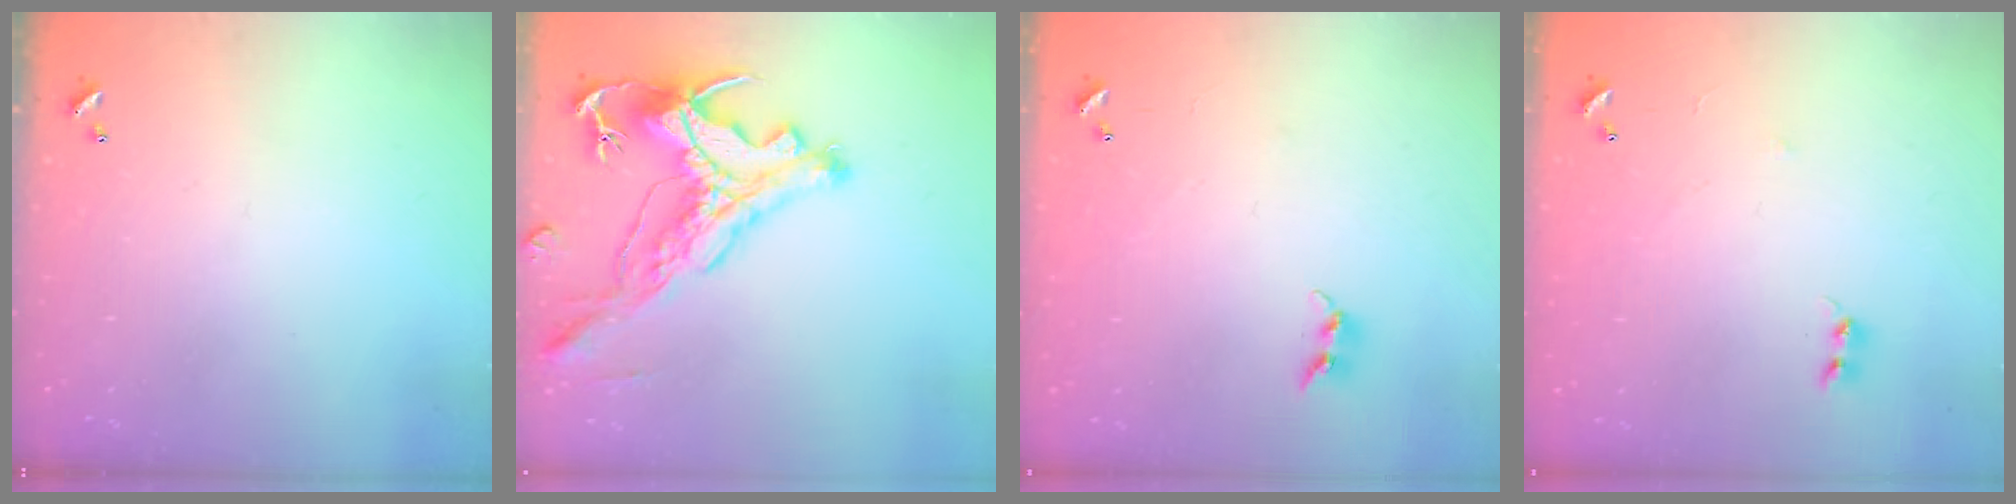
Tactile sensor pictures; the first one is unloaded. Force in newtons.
{"total": 4.0, "press": 3.8, "slide": 1.3}
{"total": 5.9, "press": 5.9, "slide": 0.4}
{"total": 5.4, "press": 5.4, "slide": 0.7}